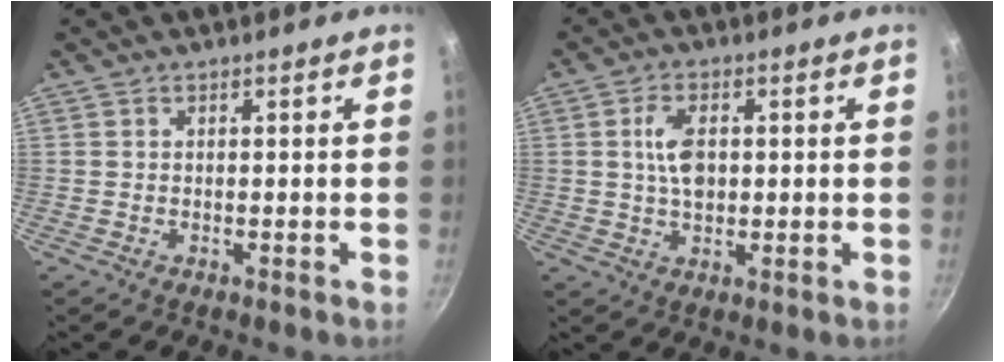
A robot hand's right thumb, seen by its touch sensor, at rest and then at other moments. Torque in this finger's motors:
{"motor_torque": [0.08, 1.17, 0.67, -0.20, 0.21]}